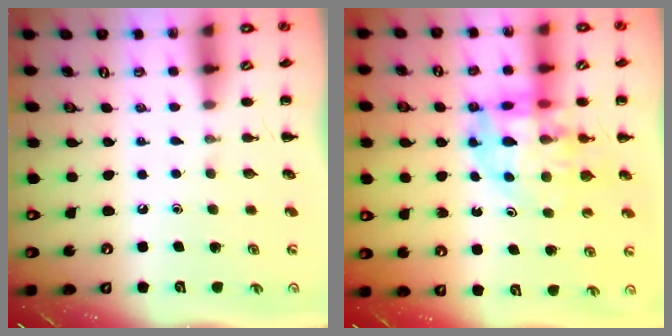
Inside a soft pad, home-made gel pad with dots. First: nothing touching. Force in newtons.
{"total": 13.5, "press": 12.9, "slide": 3.9}